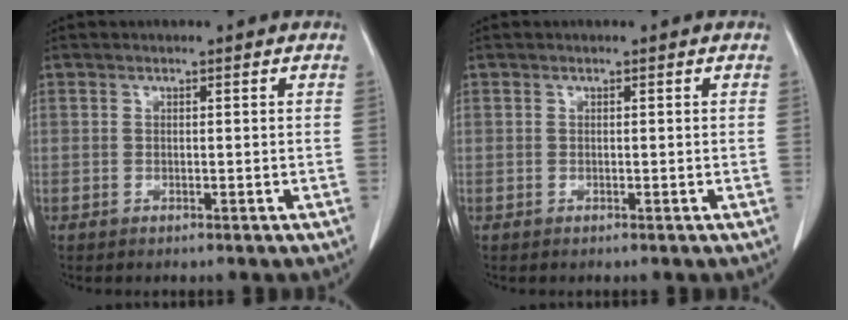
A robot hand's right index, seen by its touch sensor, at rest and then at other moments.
{"total": 0.0}